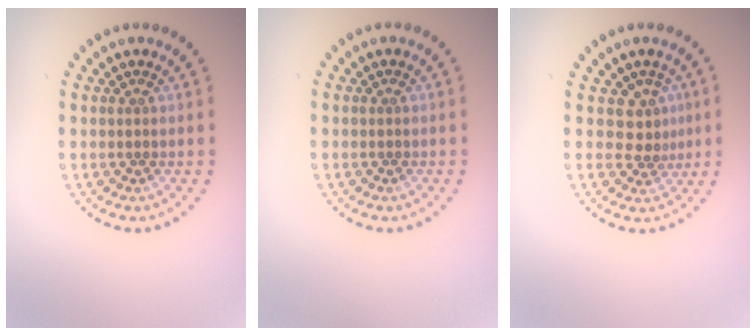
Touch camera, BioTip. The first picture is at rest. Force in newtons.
{"total": 0.0}
{"total": 2.6, "press": 1.9, "slide": 1.7}